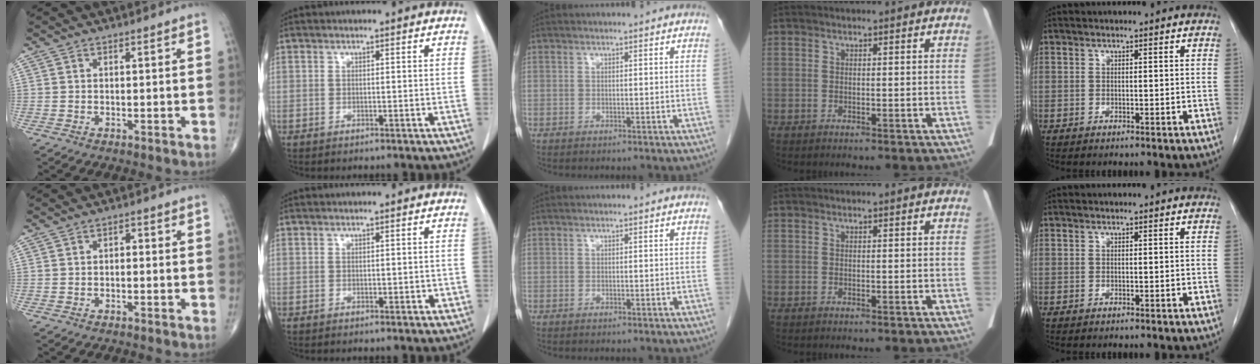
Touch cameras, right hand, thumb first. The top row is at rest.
{"thumb": {"total": 1.3, "force": [-0.1, 0.8, 1.0], "torque": [-0.006, 0.007, -0.008]}, "index": {"total": 1.2, "force": [-0.2, 0.9, 0.9], "torque": [-0.010, 0.004, 0.001]}}